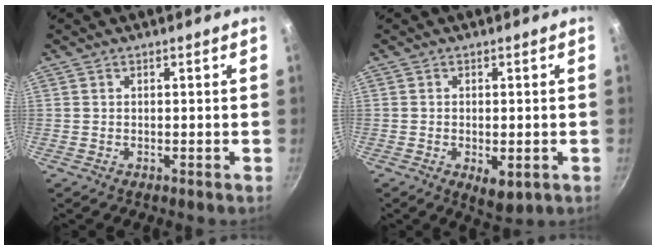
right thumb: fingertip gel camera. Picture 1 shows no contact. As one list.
[{"total": 4.7, "force": [-1.3, 2.2, 3.9], "torque": [-0.052, -0.010, -0.012]}]